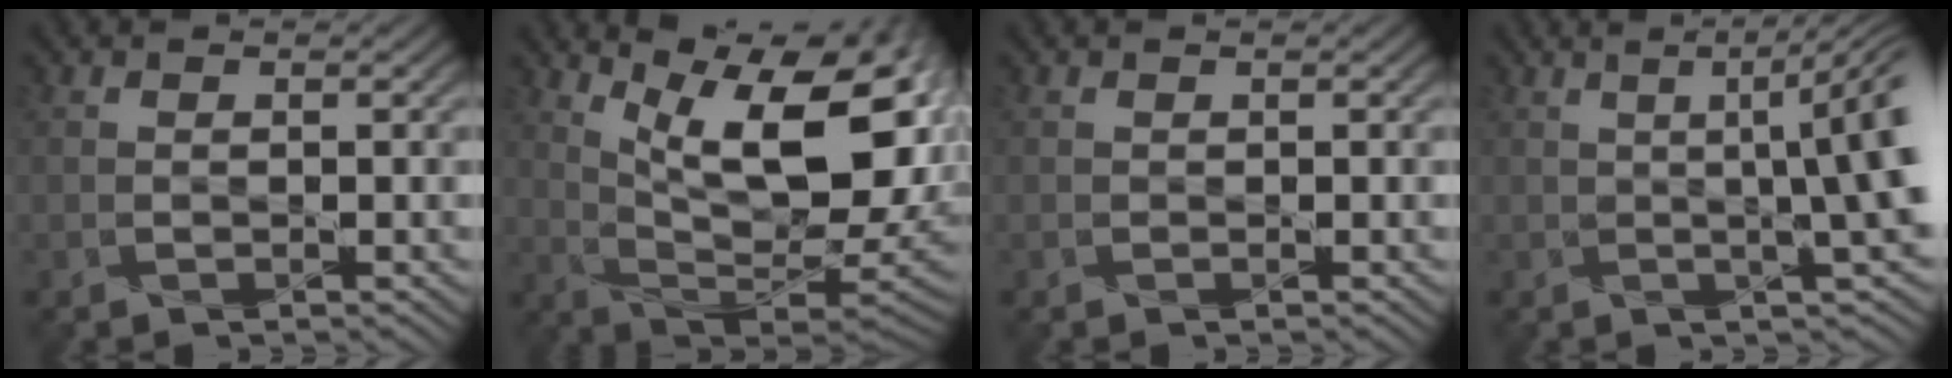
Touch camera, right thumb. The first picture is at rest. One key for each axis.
{"total": 16.8, "fx": 5.8, "fy": 7.3, "fz": 14.0, "tx": -0.203, "ty": 0.016, "tz": 0.102}
{"total": 0.0}
{"total": 8.9, "fx": 1.0, "fy": 1.6, "fz": 8.7, "tx": -0.094, "ty": 0.016, "tz": 0.019}